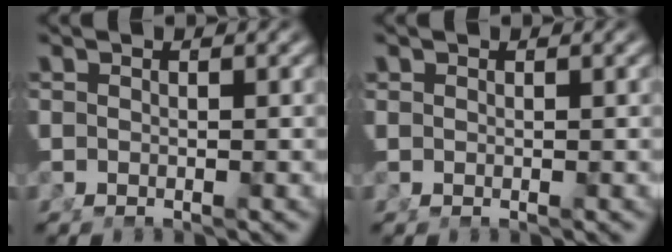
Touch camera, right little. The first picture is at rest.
{"total": 0.6, "force": [0.1, 0.6, -0.1], "torque": [-0.007, -0.008, 0.005]}